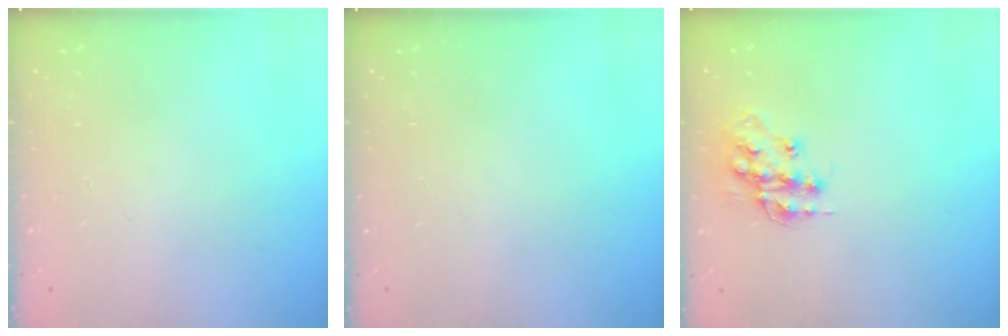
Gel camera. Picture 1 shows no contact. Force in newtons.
{"total": 0.0}
{"total": 13.5, "press": 13.5, "slide": 0.8}